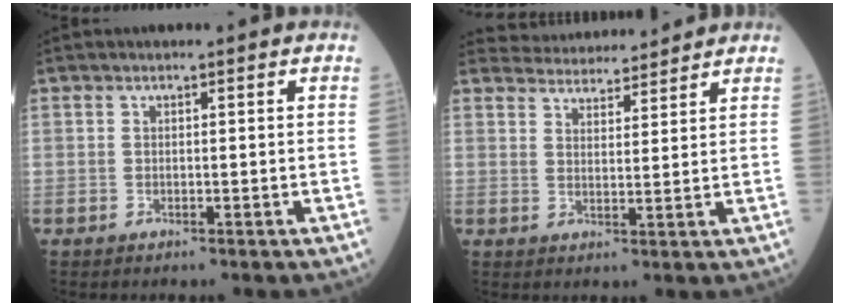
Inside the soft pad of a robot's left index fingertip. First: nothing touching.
{"total": 9.6, "force": [9.4, 1.7, 1.4], "torque": [-0.012, 0.018, 0.134]}